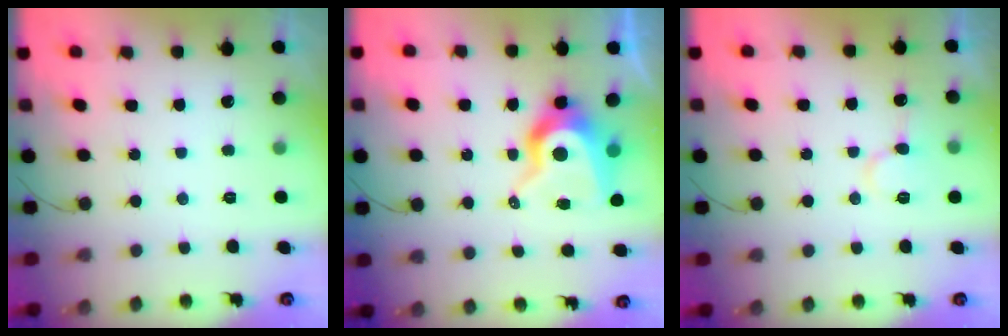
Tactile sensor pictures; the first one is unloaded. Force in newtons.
{"total": 11.7, "press": 11.6, "slide": 1.1}
{"total": 8.5, "press": 8.5, "slide": 1.1}